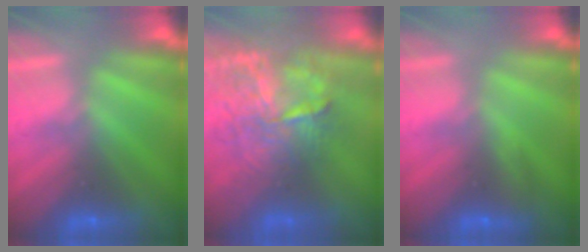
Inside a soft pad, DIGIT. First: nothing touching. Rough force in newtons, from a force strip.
{"total": 8.7}
{"total": 3.0}